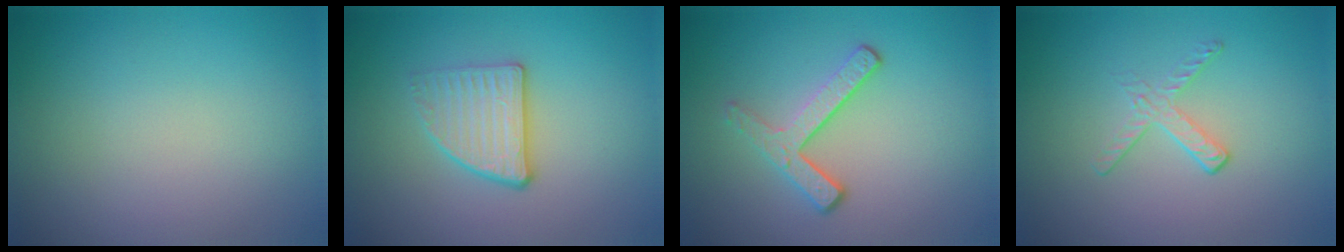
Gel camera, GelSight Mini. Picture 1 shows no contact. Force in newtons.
{"total": 2.7, "press": 2.4, "slide": 1.1}
{"total": 3.0, "press": 2.2, "slide": 2.1}
{"total": 1.7, "press": 0.7, "slide": 1.5}